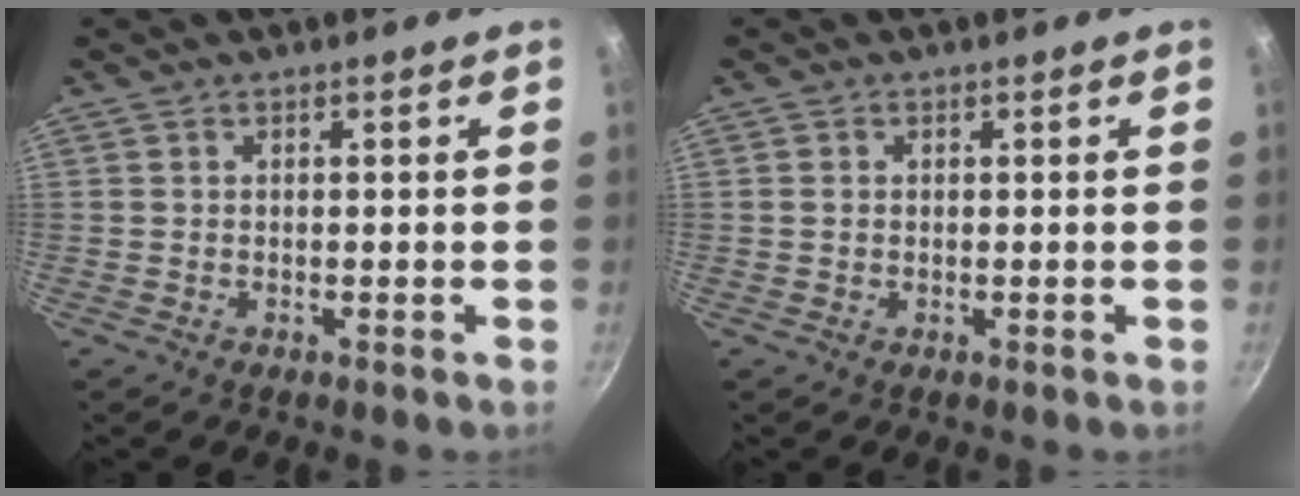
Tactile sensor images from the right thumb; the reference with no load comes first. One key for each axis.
{"total": 0.9, "fx": 0.1, "fy": 0.8, "fz": 0.4, "tx": -0.006, "ty": 0.003, "tz": 0.001}